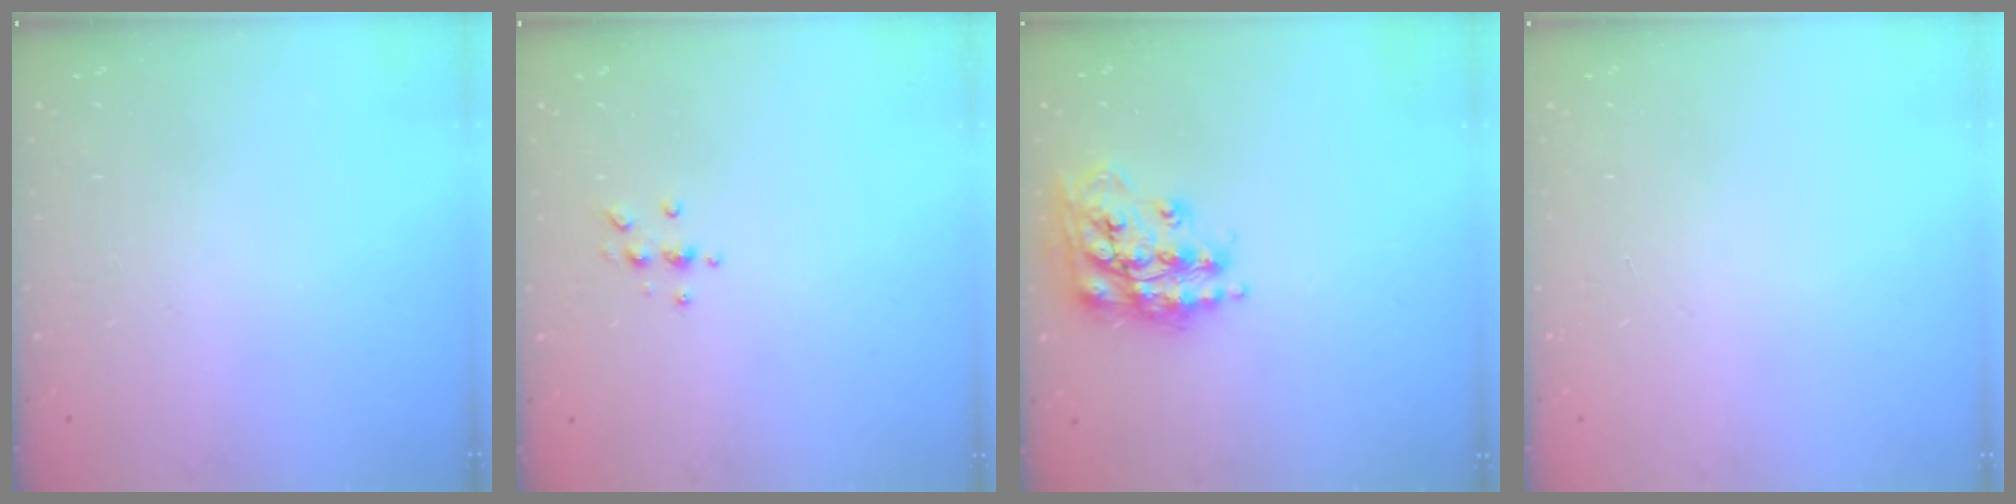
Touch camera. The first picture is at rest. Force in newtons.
{"total": 4.6, "press": 4.6, "slide": 0.6}
{"total": 16.5, "press": 16.5, "slide": 1.1}
{"total": 0.0}